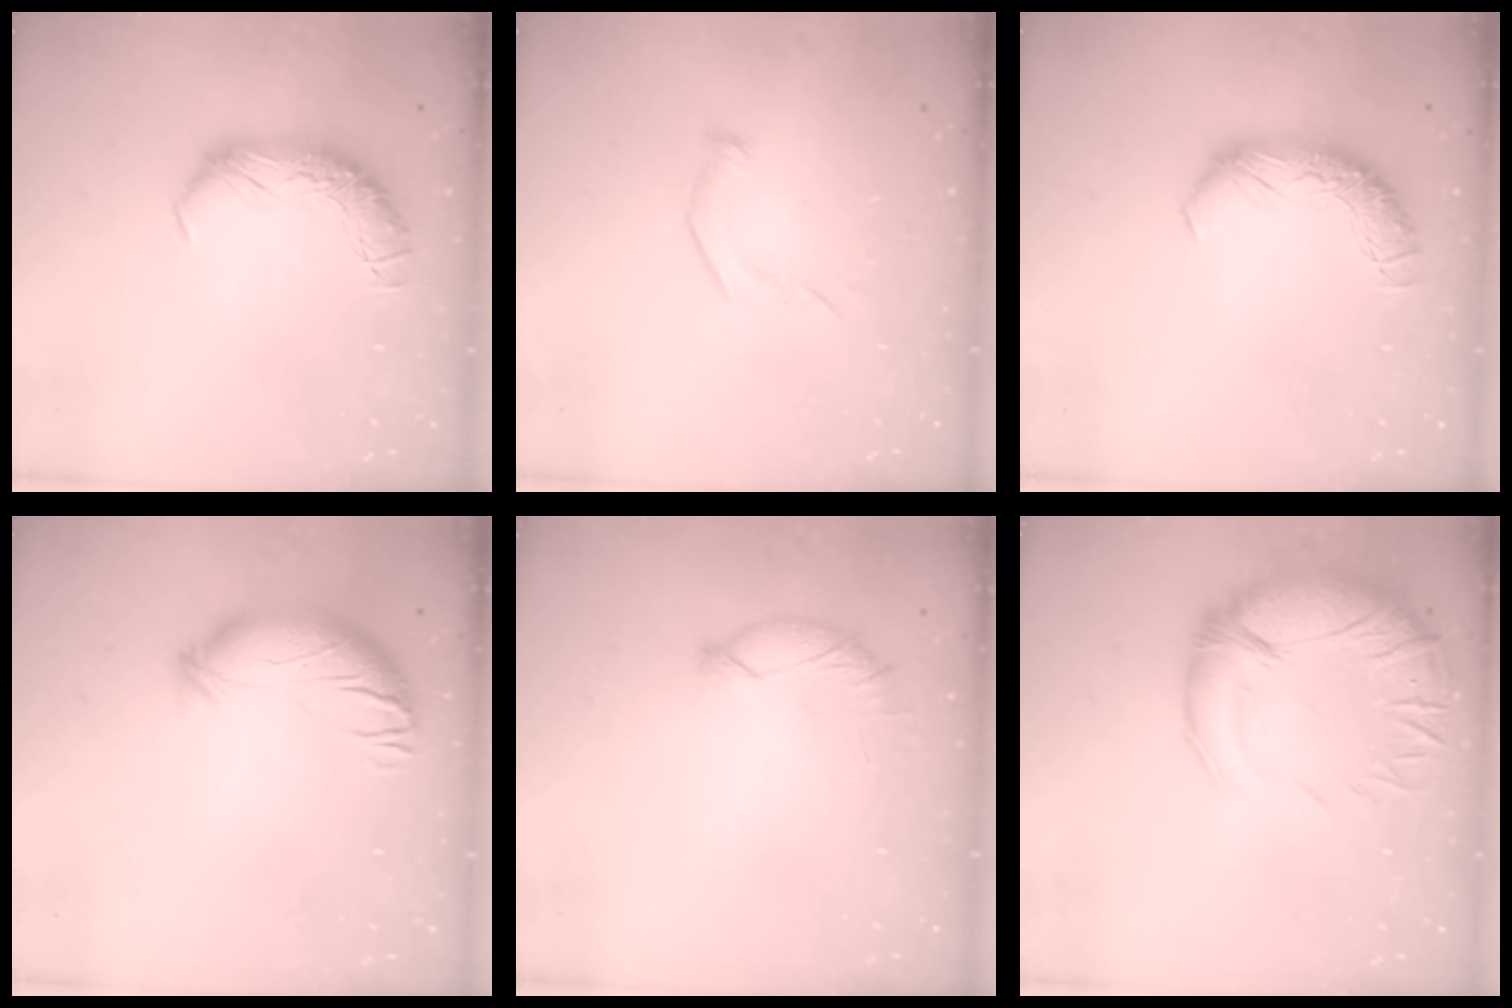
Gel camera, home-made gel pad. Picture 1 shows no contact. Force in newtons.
{"total": 6.2, "press": 6.1, "slide": 1.1}
{"total": 0.0}
{"total": 3.9, "press": 2.9, "slide": 2.6}
{"total": 5.9, "press": 5.8, "slide": 0.7}
{"total": 6.5, "press": 4.8, "slide": 4.3}